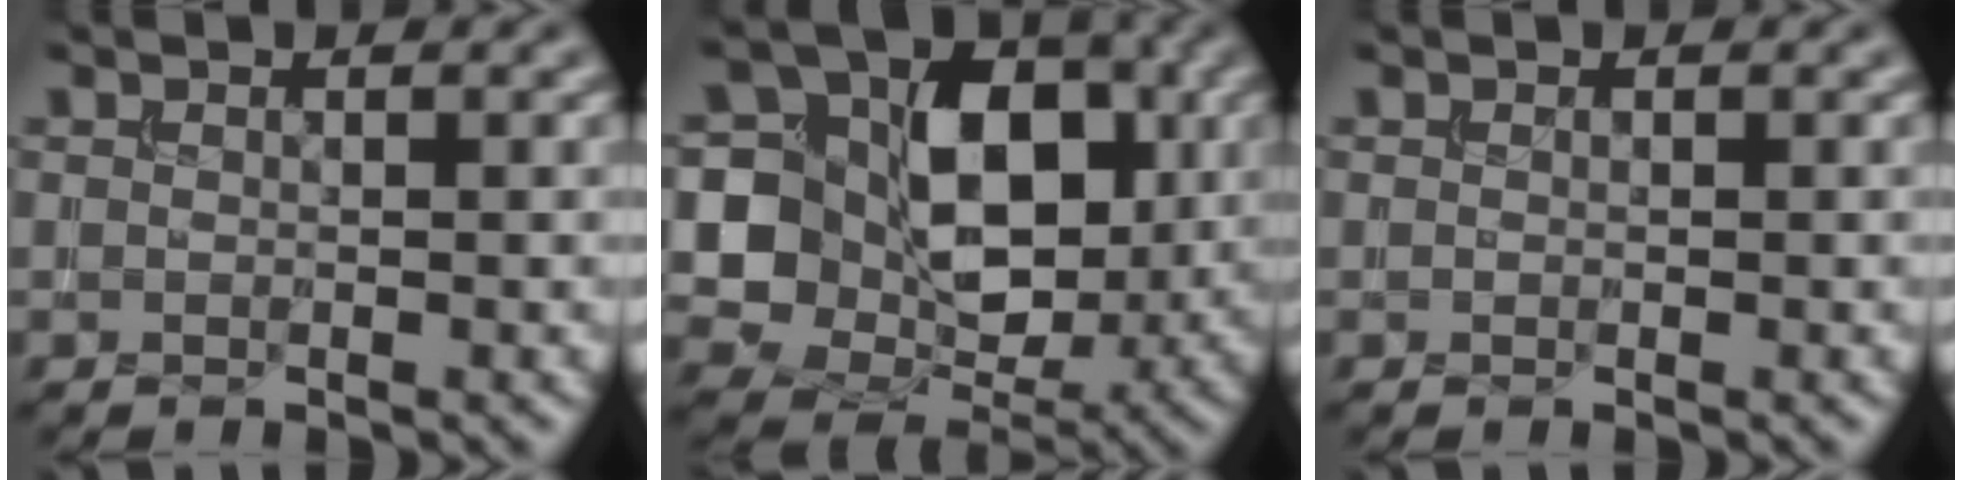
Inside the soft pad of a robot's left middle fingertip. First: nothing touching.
{"total": 10.4, "force": [0.7, 8.1, 6.5], "torque": [-0.107, -0.007, 0.010]}
{"total": 0.0}